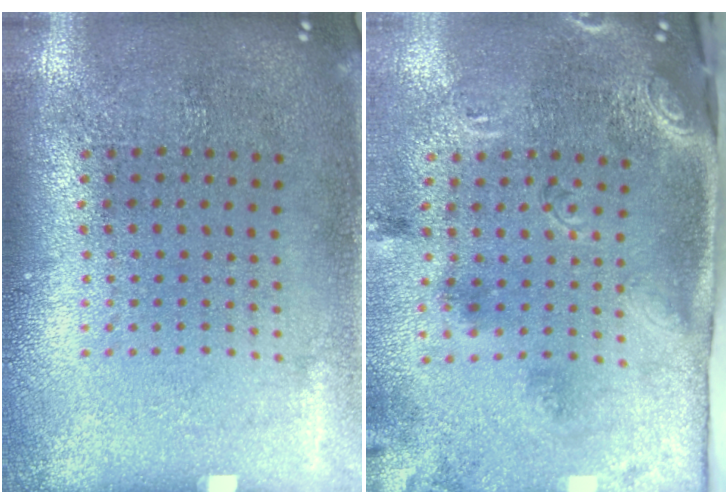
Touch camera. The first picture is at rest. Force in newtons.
{"total": 2.9, "press": 1.8, "slide": 2.2}